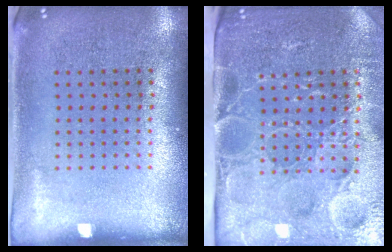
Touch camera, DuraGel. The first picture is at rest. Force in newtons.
{"total": 4.9, "press": 4.1, "slide": 2.6}